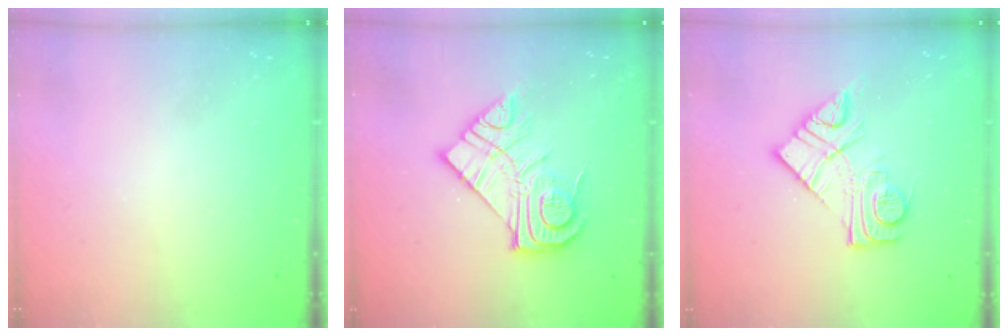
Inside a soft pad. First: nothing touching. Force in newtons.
{"total": 16.3, "press": 16.2, "slide": 1.1}
{"total": 12.9, "press": 12.8, "slide": 0.9}